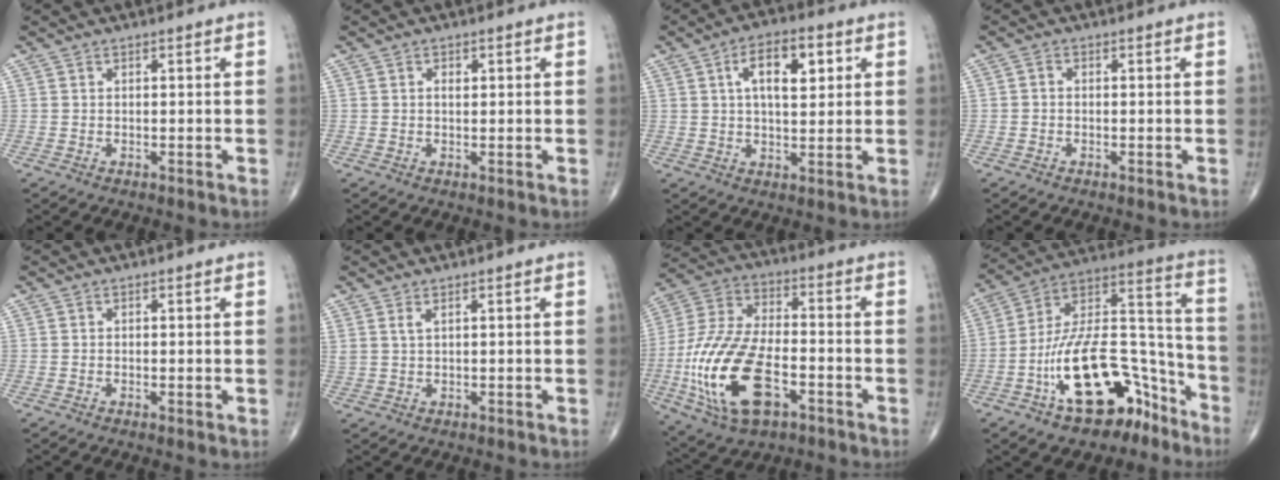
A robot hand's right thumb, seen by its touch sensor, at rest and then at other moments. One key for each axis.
{"total": 1.3, "fx": 0.3, "fy": 0.8, "fz": 1.0, "tx": -0.012, "ty": 0.001, "tz": 0.003}
{"total": 9.9, "fx": 3.0, "fy": 4.8, "fz": 8.1, "tx": -0.106, "ty": 0.002, "tz": 0.043}
{"total": 1.5, "fx": -0.4, "fy": 1.0, "fz": 1.0, "tx": -0.015, "ty": 0.005, "tz": -0.014}
{"total": 0.7, "fx": -0.1, "fy": 0.2, "fz": 0.7, "tx": -0.016, "ty": -0.004, "tz": -0.004}
{"total": 1.7, "fx": 0.9, "fy": 0.5, "fz": 1.3, "tx": -0.032, "ty": 0.002, "tz": 0.025}
{"total": 21.9, "fx": -6.9, "fy": 11.1, "fz": 17.6, "tx": -0.368, "ty": 0.018, "tz": -0.118}
{"total": 22.0, "fx": -11.4, "fy": 10.9, "fz": 15.3, "tx": -0.222, "ty": 0.112, "tz": -0.185}